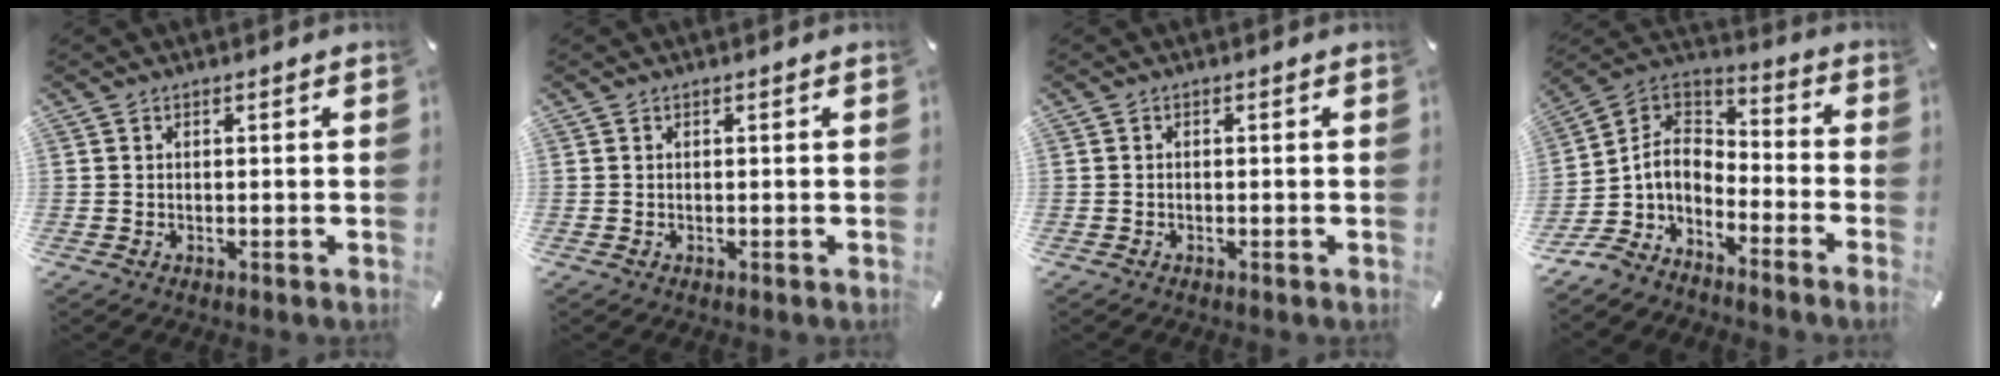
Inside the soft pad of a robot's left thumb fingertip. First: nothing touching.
{"total": 0.0}
{"total": 0.5, "force": [-0.4, 0.2, 0.3], "torque": [-0.005, -0.002, -0.008]}
{"total": 6.0, "force": [-3.6, 3.9, 2.7], "torque": [-0.087, -0.013, -0.078]}